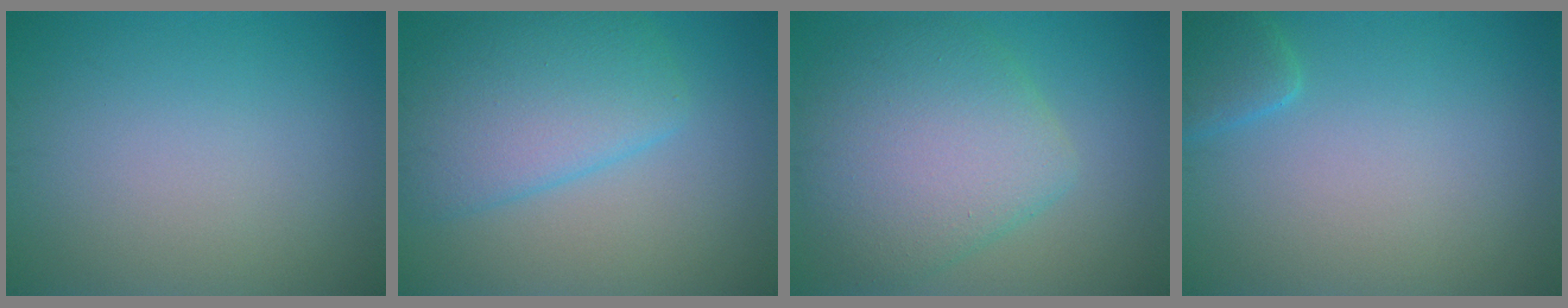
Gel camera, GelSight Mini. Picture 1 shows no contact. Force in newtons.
{"total": 6.2, "press": 6.2, "slide": 0.2}
{"total": 7.6, "press": 7.6, "slide": 0.3}
{"total": 2.1, "press": 2.1, "slide": 0.2}